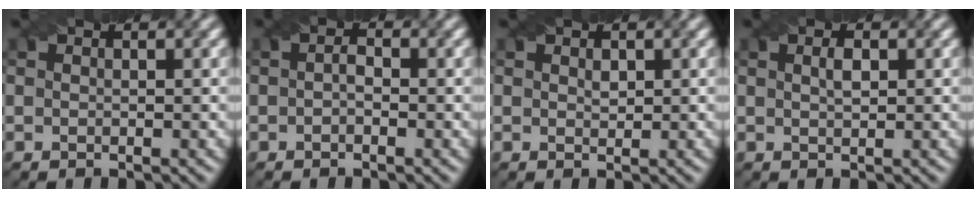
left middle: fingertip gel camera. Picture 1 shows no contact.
{"total": 1.2, "force": [-0.2, 0.7, 0.9], "torque": [-0.016, 0.002, -0.007]}
{"total": 1.0, "force": [0.5, 0.6, 0.6], "torque": [-0.010, -0.002, 0.012]}
{"total": 1.3, "force": [0.5, 0.5, 1.1], "torque": [-0.021, 0.002, 0.009]}